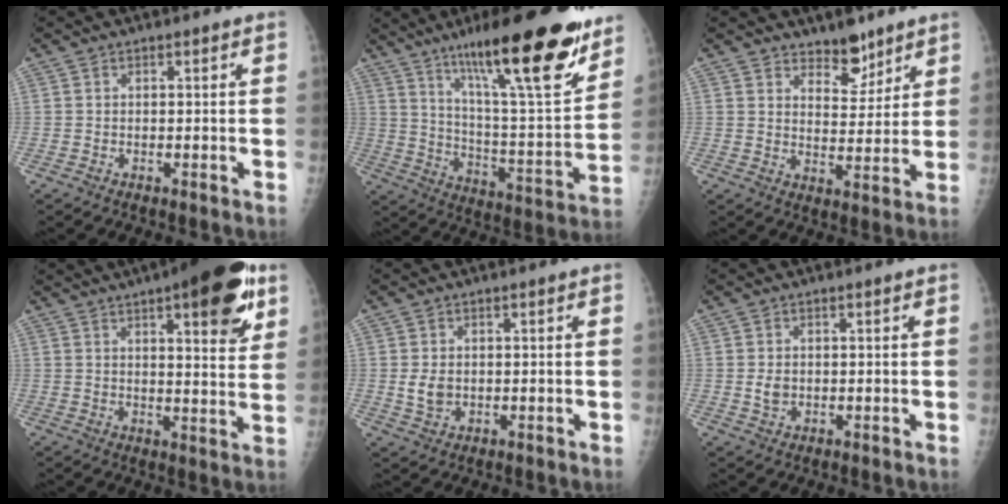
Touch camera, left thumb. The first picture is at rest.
{"total": 25.8, "force": [16.4, 5.0, 19.2], "torque": [-0.276, -0.070, 0.266]}
{"total": 6.6, "force": [5.2, 3.2, 2.6], "torque": [-0.010, -0.041, 0.085]}
{"total": 16.8, "force": [8.7, 5.2, 13.4], "torque": [-0.149, -0.031, 0.113]}
{"total": 3.3, "force": [0.2, 2.5, 2.1], "torque": [-0.034, -0.006, 0.010]}
{"total": 2.2, "force": [0.1, 1.7, 1.3], "torque": [-0.018, -0.002, 0.008]}